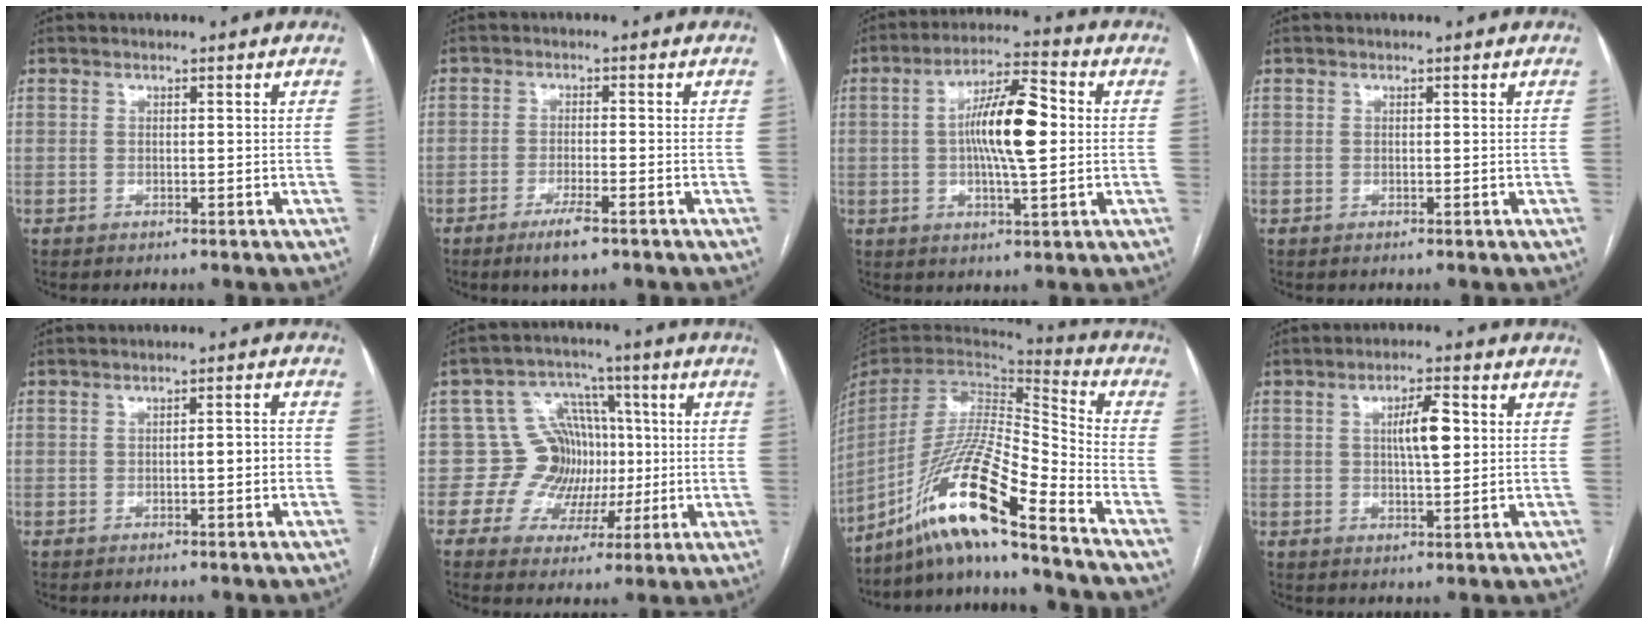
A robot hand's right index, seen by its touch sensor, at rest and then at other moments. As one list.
[{"total": 4.4, "force": [-2.9, 0.5, 3.3], "torque": [-0.065, -0.008, -0.050]}, {"total": 11.5, "force": [0.7, 2.2, 11.3], "torque": [-0.203, 0.016, 0.006]}, {"total": 0.0}, {"total": 2.8, "force": [-0.8, 0.6, 2.6], "torque": [-0.035, 0.008, -0.011]}, {"total": 9.5, "force": [0.0, 9.0, 3.0], "torque": [-0.035, 0.041, 0.009]}, {"total": 18.3, "force": [-13.2, 0.1, 12.7], "torque": [-0.267, -0.011, -0.248]}, {"total": 5.8, "force": [1.1, 1.3, 5.5], "torque": [-0.095, 0.009, 0.021]}]